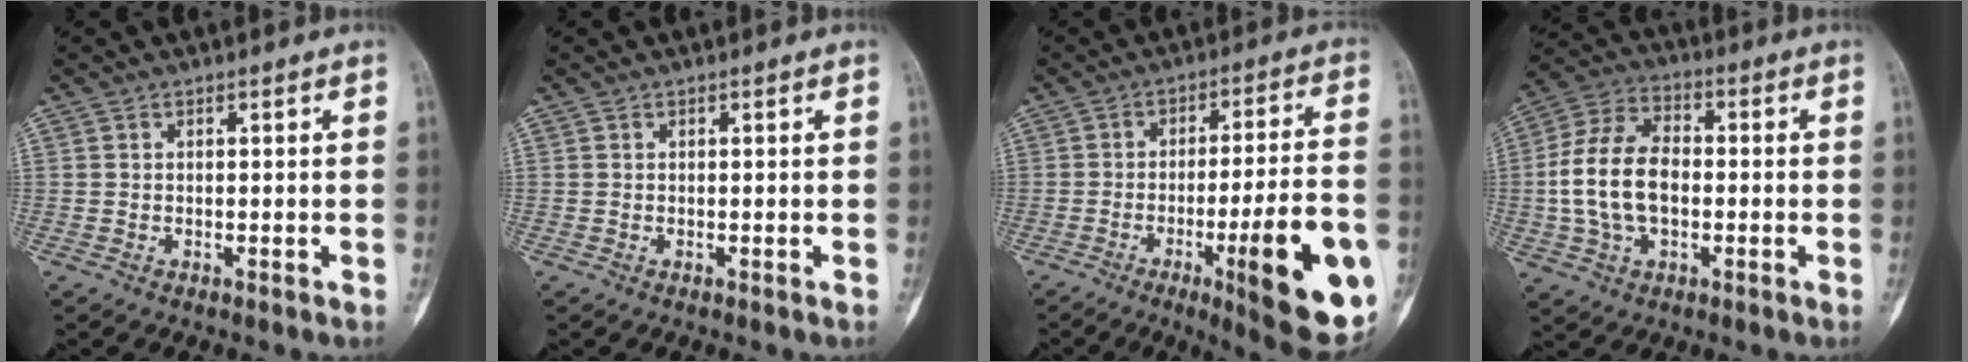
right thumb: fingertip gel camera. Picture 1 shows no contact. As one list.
[{"total": 0.0}, {"total": 21.0, "force": [-7.4, 4.0, 19.2], "torque": [-0.228, 0.010, -0.094]}, {"total": 13.9, "force": [-1.2, 8.9, 10.6], "torque": [-0.205, 0.027, -0.026]}]